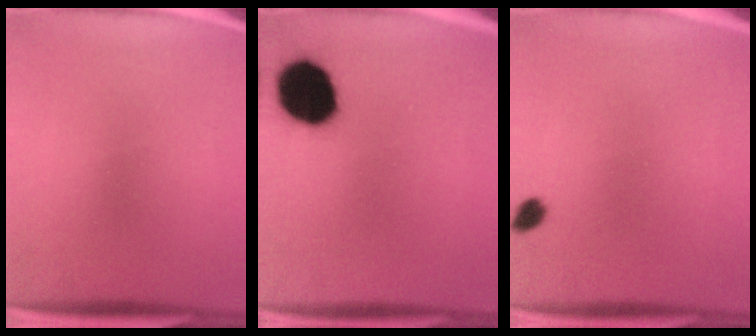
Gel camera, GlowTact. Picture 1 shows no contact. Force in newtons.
{"total": 16.7}
{"total": 1.9}